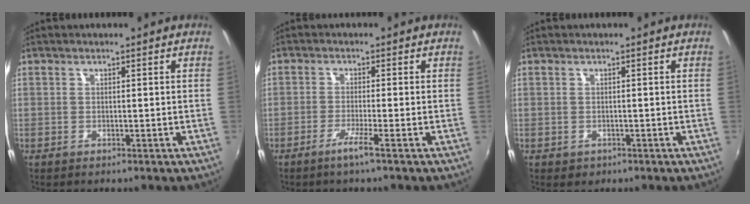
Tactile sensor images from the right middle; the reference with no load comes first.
{"total": 3.1, "force": [-2.0, -0.8, 2.2], "torque": [-0.053, -0.007, -0.041]}
{"total": 1.4, "force": [-0.5, 1.2, 0.5], "torque": [-0.011, -0.005, -0.005]}